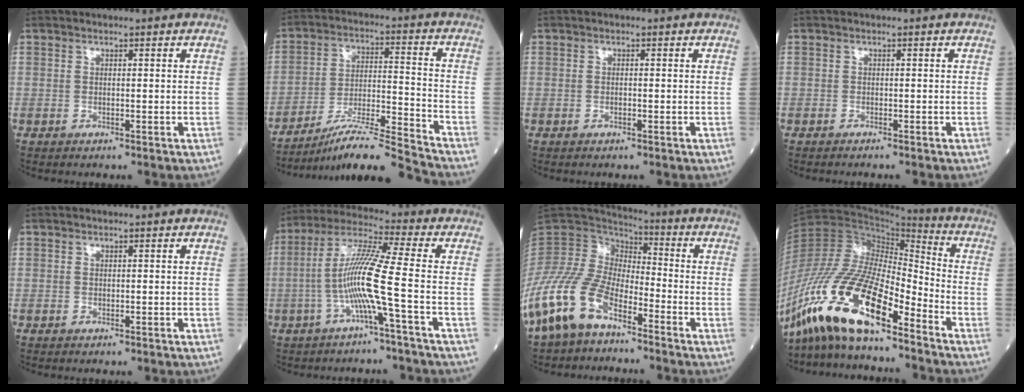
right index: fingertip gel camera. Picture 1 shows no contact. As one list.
[{"total": 13.5, "force": [-12.3, -2.4, 4.9], "torque": [-0.078, 0.010, -0.218]}, {"total": 0.5, "force": [-0.2, 0.3, 0.4], "torque": [-0.008, 0.000, -0.003]}, {"total": 1.3, "force": [-1.2, -0.1, 0.4], "torque": [-0.006, 0.000, -0.017]}, {"total": 0.0}, {"total": 10.1, "force": [-2.8, -1.5, 9.6], "torque": [-0.194, 0.010, -0.059]}, {"total": 14.0, "force": [-8.9, 6.3, 8.8], "torque": [-0.207, 0.007, -0.181]}, {"total": 19.8, "force": [-14.0, 3.9, 13.5], "torque": [-0.295, -0.017, -0.265]}]